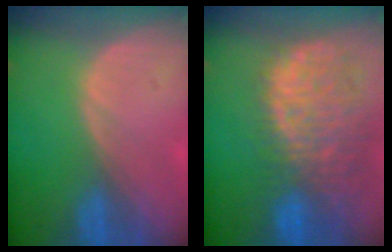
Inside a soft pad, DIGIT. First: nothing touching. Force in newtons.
{"total": 13.8, "press": 11.3, "slide": 7.9}